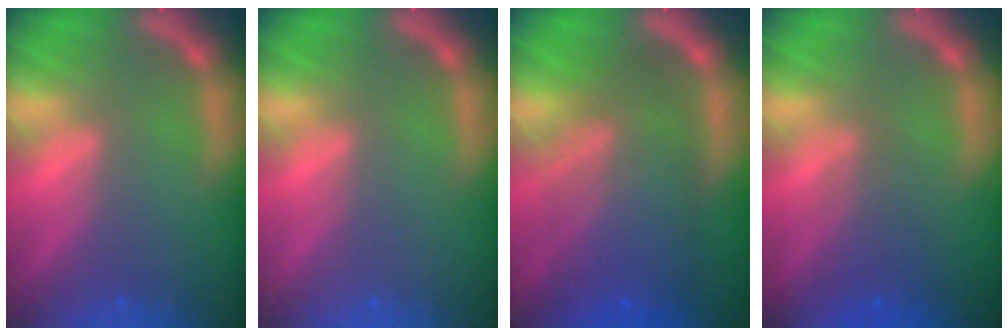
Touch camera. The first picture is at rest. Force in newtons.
{"total": 0.0}
{"total": 9.1}
{"total": 3.0}